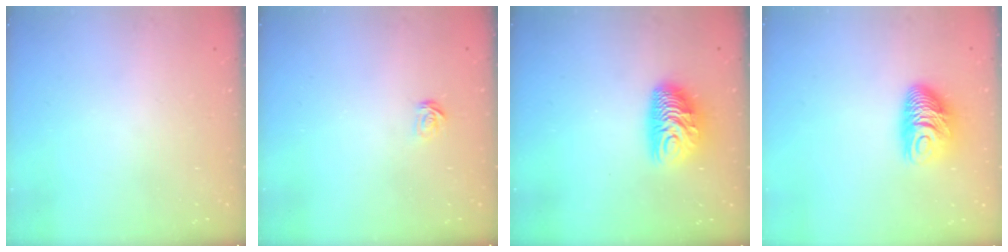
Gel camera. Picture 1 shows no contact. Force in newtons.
{"total": 2.3, "press": 2.3, "slide": 0.1}
{"total": 11.4, "press": 11.3, "slide": 0.9}
{"total": 10.8, "press": 10.7, "slide": 1.4}